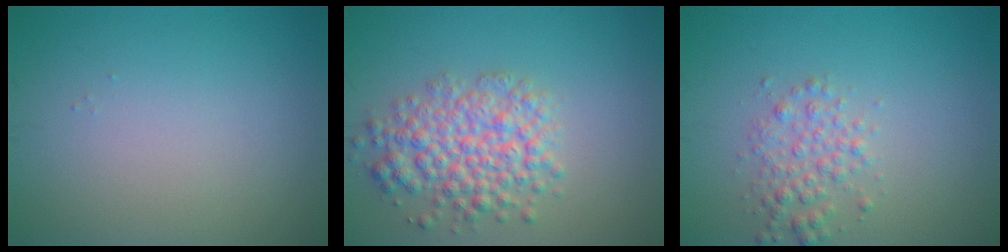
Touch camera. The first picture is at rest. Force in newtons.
{"total": 5.3, "press": 5.3, "slide": 0.2}
{"total": 2.4, "press": 2.4, "slide": 0.0}